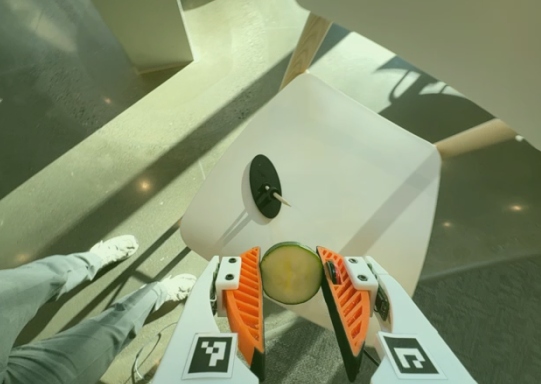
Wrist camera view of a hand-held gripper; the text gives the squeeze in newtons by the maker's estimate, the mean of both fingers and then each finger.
{"total": 9.0, "left": 8.9, "right": 9.0}